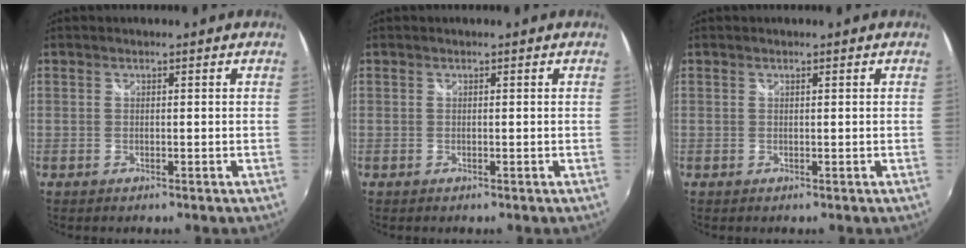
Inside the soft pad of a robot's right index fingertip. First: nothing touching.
{"total": 0.0}
{"total": 0.0}